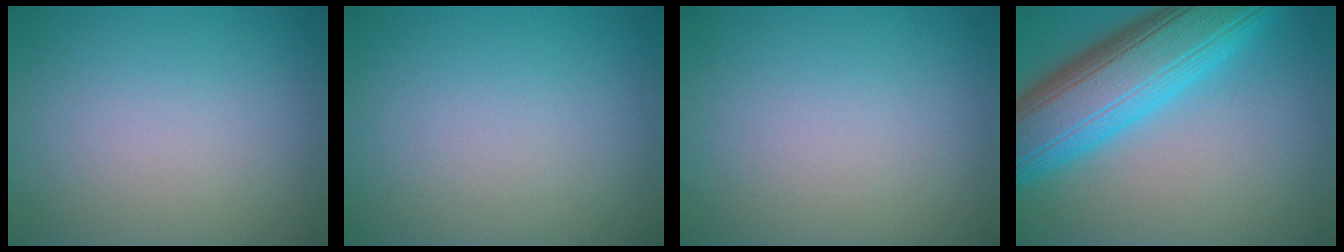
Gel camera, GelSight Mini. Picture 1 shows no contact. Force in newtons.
{"total": 0.0}
{"total": 0.0}
{"total": 11.5, "press": 11.5, "slide": 0.4}